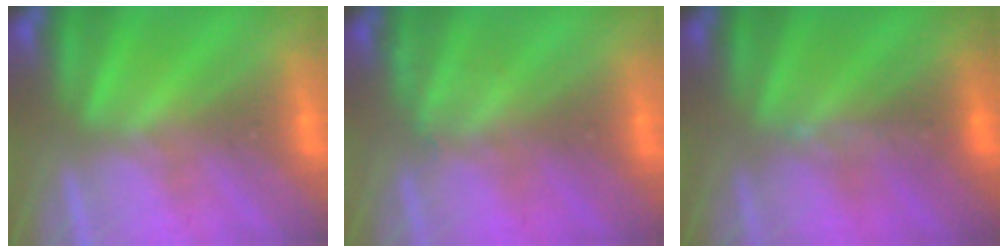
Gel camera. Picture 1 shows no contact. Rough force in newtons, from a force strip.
{"total": 2.0}
{"total": 3.0}